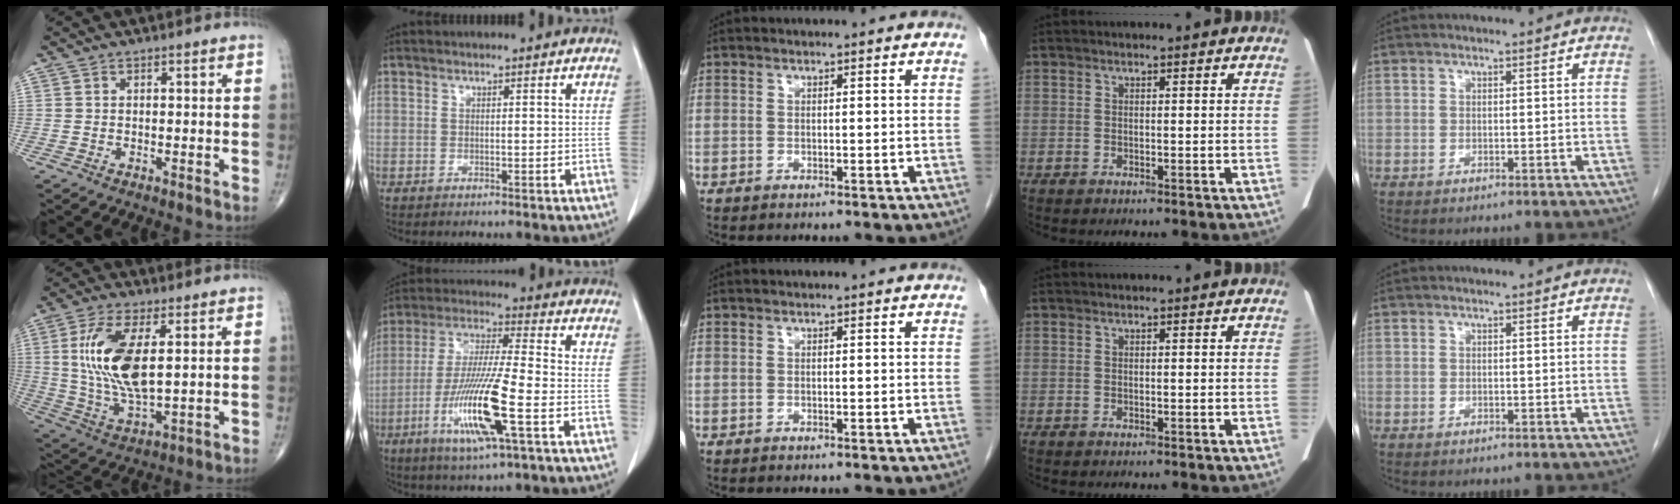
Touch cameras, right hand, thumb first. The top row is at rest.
{"thumb": {"total": 14.6, "force": [2.8, 5.8, 13.1], "torque": [-0.272, -0.020, 0.062]}, "index": {"total": 14.7, "force": [-5.1, 0.6, 13.8], "torque": [-0.280, -0.021, -0.098]}}